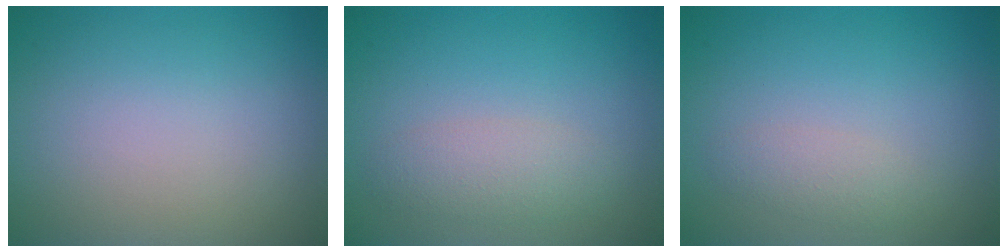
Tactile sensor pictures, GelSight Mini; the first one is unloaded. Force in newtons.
{"total": 2.2, "press": 2.2, "slide": 0.1}
{"total": 1.4, "press": 1.4, "slide": 0.1}